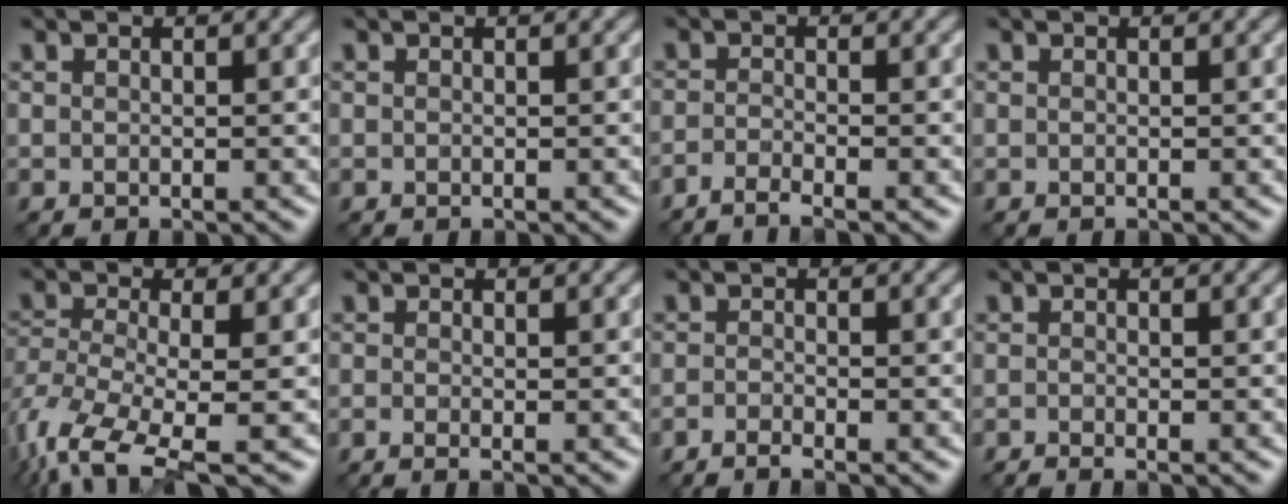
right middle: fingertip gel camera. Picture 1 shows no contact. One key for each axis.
{"total": 0.0}
{"total": 1.9, "fx": -1.7, "fy": -0.1, "fz": 0.9, "tx": -0.022, "ty": -0.006, "tz": -0.043}
{"total": 0.0}
{"total": 8.4, "fx": -4.9, "fy": 3.1, "fz": 6.1, "tx": -0.138, "ty": -0.020, "tz": -0.102}
{"total": 0.9, "fx": -0.6, "fy": -0.1, "fz": 0.7, "tx": -0.021, "ty": -0.007, "tz": -0.014}
{"total": 1.4, "fx": -1.3, "fy": -0.2, "fz": 0.6, "tx": -0.016, "ty": -0.004, "tz": -0.030}
{"total": 1.0, "fx": -0.9, "fy": -0.2, "fz": 0.4, "tx": -0.011, "ty": -0.005, "tz": -0.021}